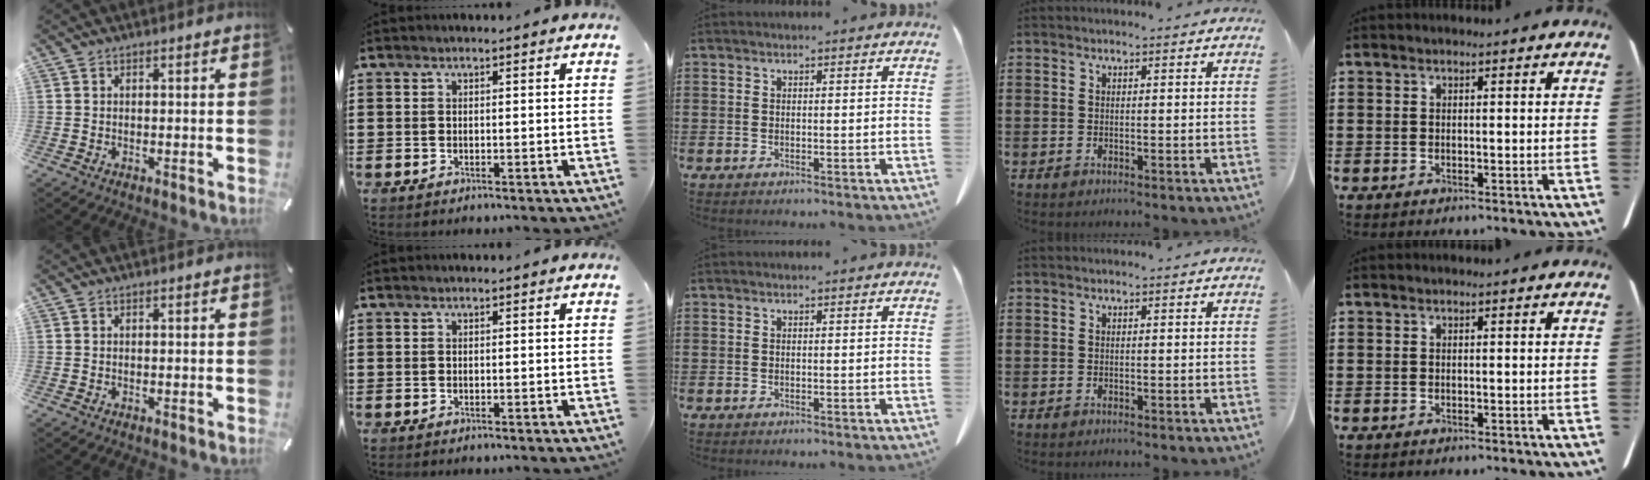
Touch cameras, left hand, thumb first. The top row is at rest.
{}